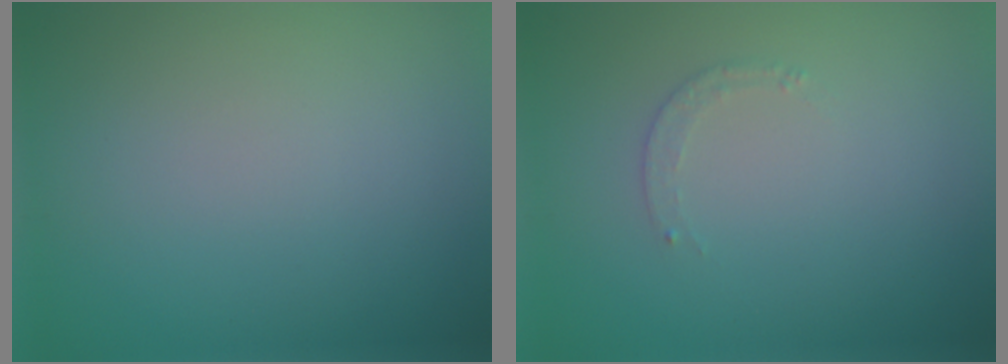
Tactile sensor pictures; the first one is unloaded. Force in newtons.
{"total": 0.6, "press": 0.5, "slide": 0.3}